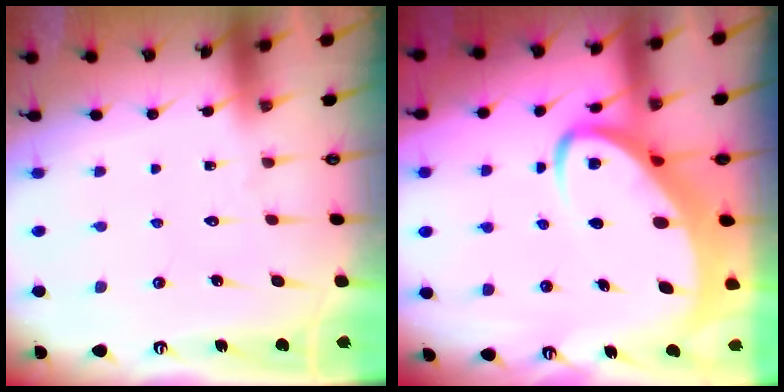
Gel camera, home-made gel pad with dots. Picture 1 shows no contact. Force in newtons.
{"total": 7.1, "press": 7.0, "slide": 0.6}